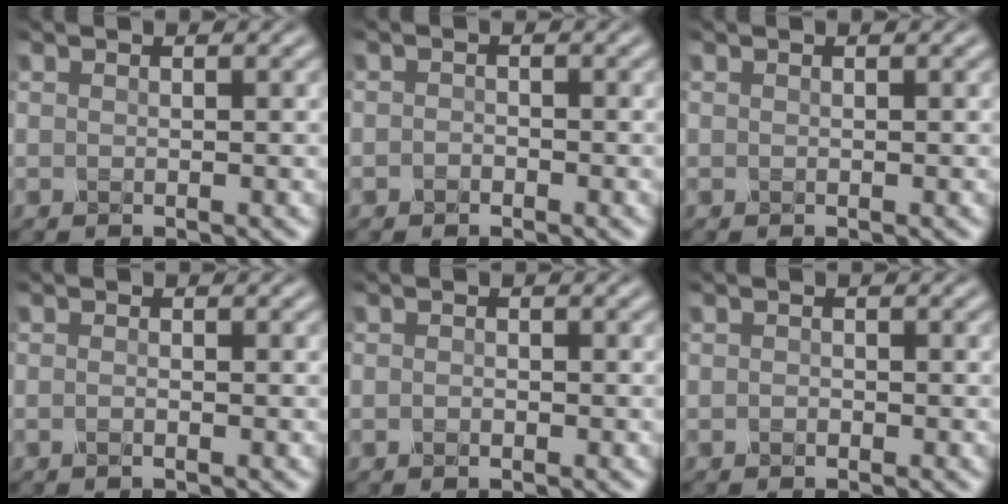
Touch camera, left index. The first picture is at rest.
{"total": 0.8, "force": [-0.4, 0.6, 0.4], "torque": [-0.007, -0.001, -0.010]}
{"total": 0.0}
{"total": 0.7, "force": [-0.3, 0.2, 0.6], "torque": [-0.012, -0.002, -0.006]}
{"total": 0.8, "force": [-0.3, 0.5, 0.5], "torque": [-0.010, -0.001, -0.006]}
{"total": 0.6, "force": [-0.2, 0.5, 0.3], "torque": [-0.005, -0.002, -0.005]}